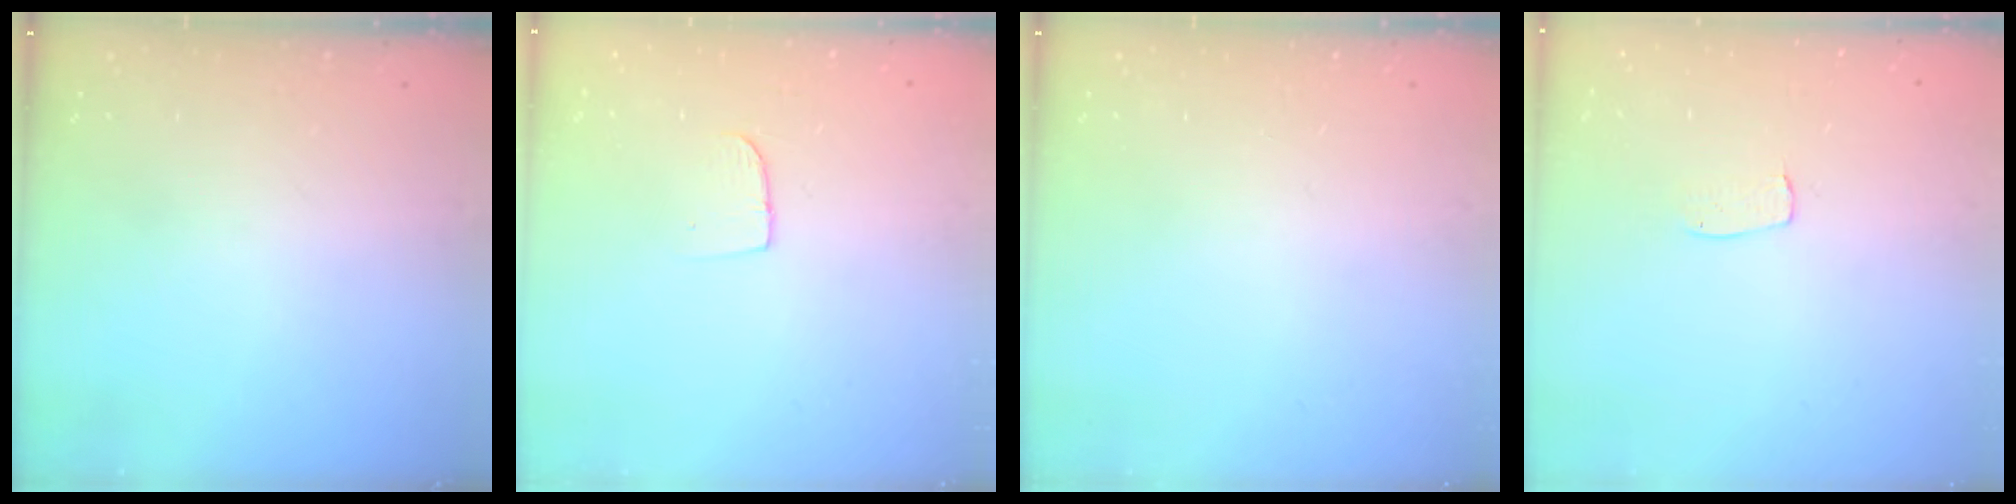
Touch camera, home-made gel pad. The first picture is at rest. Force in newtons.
{"total": 5.6, "press": 5.6, "slide": 0.4}
{"total": 0.0}
{"total": 4.5, "press": 4.5, "slide": 0.3}